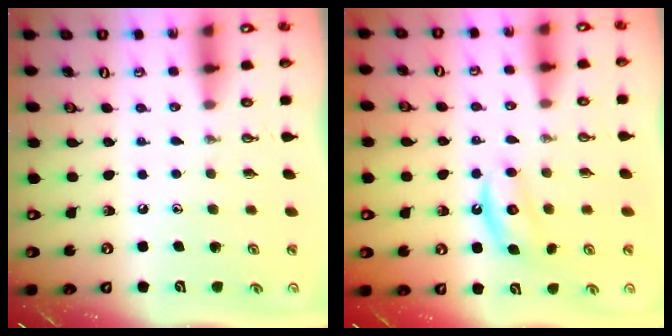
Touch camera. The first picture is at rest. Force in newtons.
{"total": 5.6, "press": 5.5, "slide": 0.9}